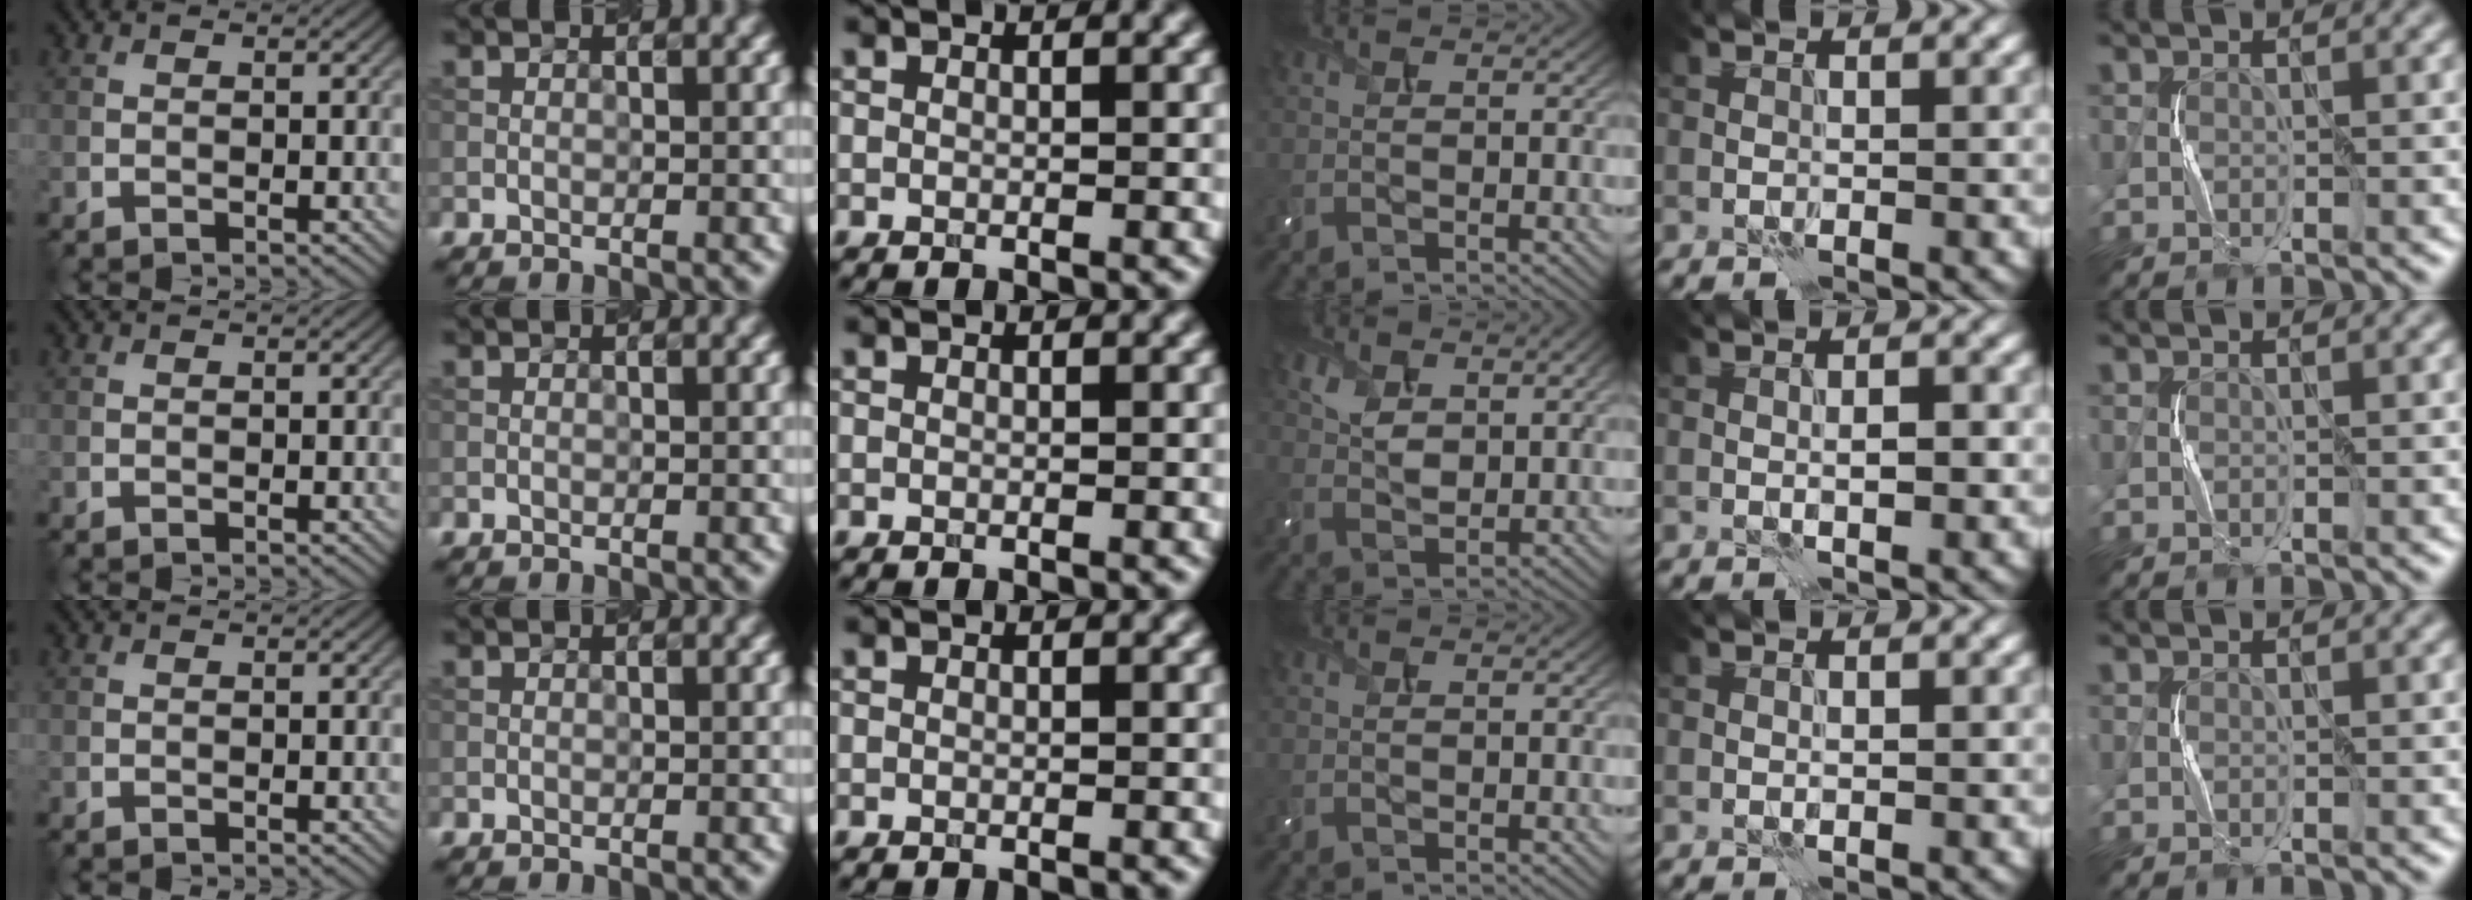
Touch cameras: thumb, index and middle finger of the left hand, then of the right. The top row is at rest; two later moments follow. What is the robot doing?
{"motion": "squeeze", "object": "air blower"}